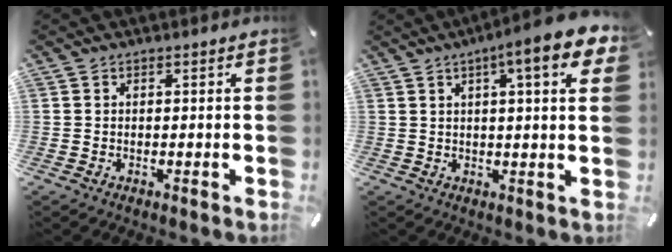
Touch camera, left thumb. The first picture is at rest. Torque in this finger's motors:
{"motor_torque": [0.46, 0.57, 1.46, -1.29, 0.33]}